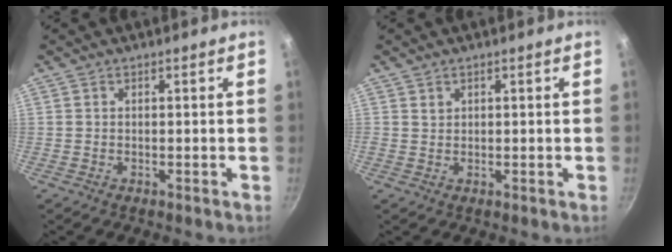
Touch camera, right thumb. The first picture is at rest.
{"total": 1.1, "force": [0.6, 0.9, 0.3], "torque": [0.000, 0.001, 0.009]}